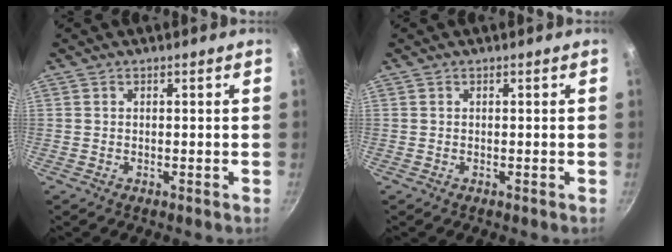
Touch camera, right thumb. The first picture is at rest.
{"total": 0.0}